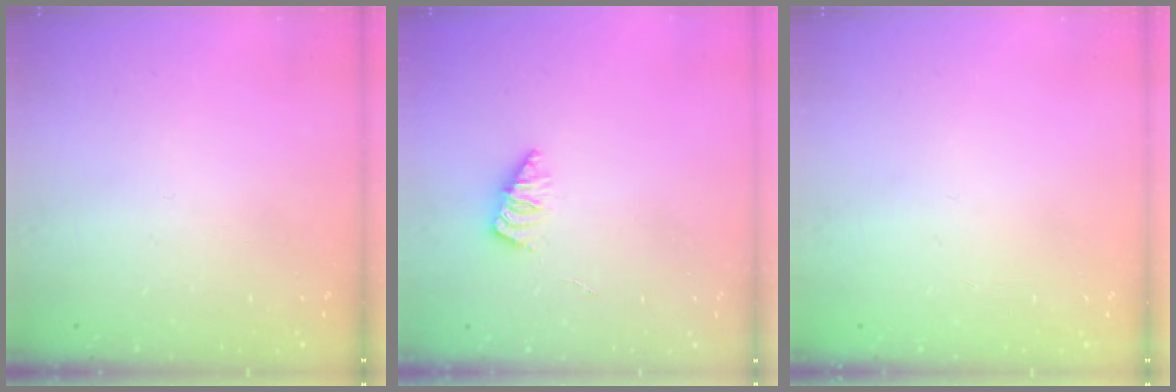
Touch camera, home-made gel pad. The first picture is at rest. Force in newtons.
{"total": 1.7, "press": 1.6, "slide": 0.4}
{"total": 0.0}